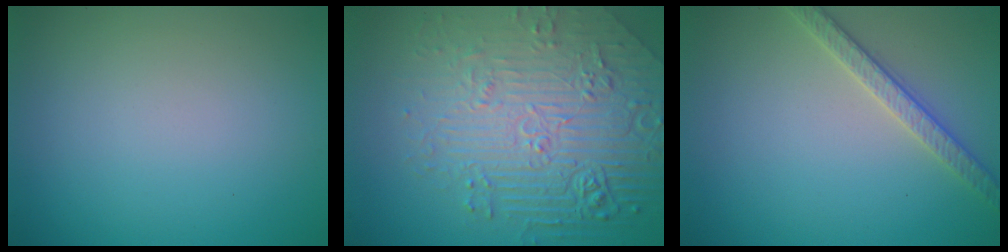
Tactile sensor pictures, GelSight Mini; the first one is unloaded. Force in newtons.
{"total": 8.9, "press": 6.2, "slide": 6.4}
{"total": 2.6, "press": 2.6, "slide": 0.5}